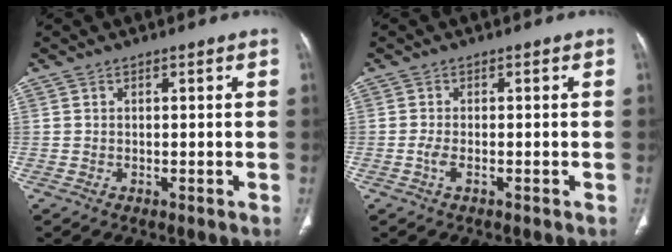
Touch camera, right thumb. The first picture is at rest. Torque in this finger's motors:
{"motor_torque": [0.39, 0.72, 0.09, 0.46, 0.07]}